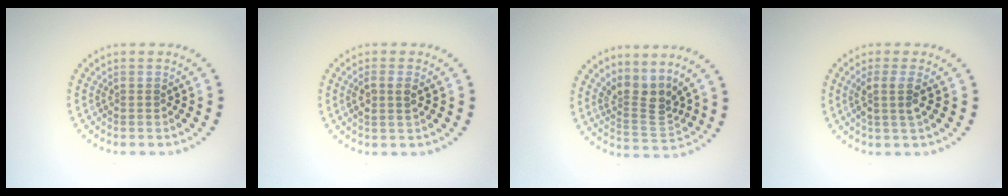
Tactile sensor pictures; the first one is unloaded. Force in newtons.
{"total": 1.8, "press": 1.7, "slide": 0.6}
{"total": 3.2, "press": 2.3, "slide": 2.2}
{"total": 2.1, "press": 1.7, "slide": 1.3}